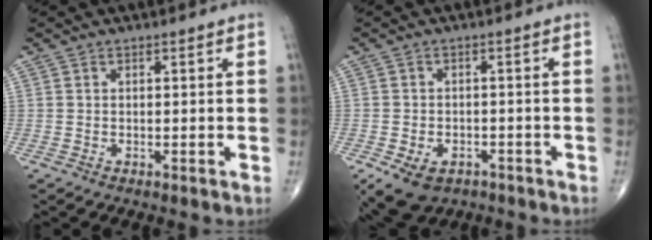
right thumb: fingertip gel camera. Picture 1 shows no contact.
{"total": 8.6, "force": [-4.6, 6.0, 4.2], "torque": [-0.072, 0.019, -0.061]}